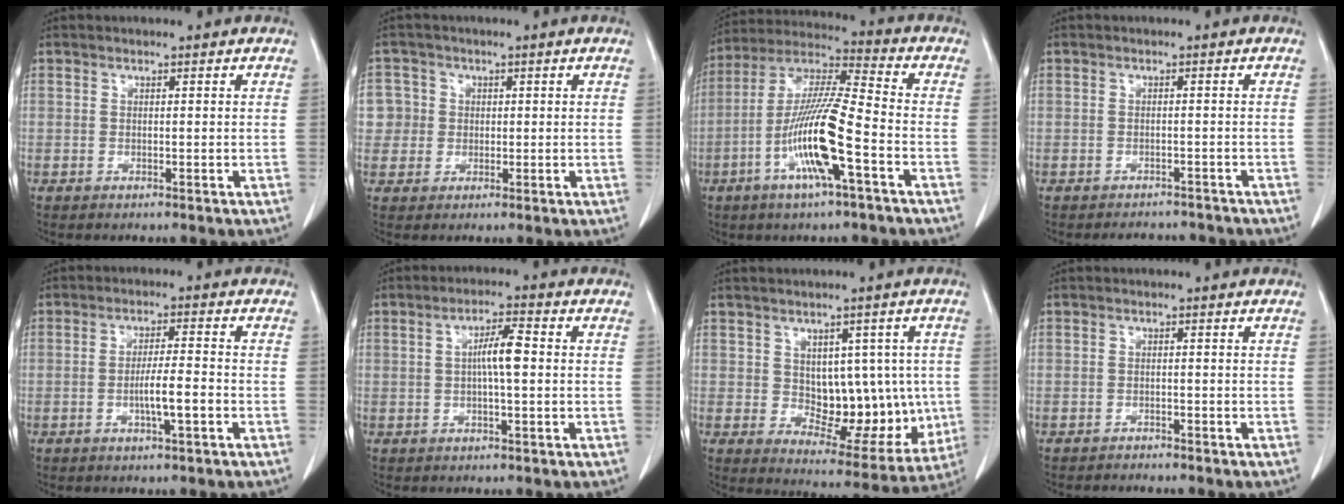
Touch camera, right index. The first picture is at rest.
{"total": 5.3, "force": [0.6, 5.3, 0.2], "torque": [0.000, 0.021, 0.015]}
{"total": 13.2, "force": [-4.6, 0.8, 12.4], "torque": [-0.248, -0.001, -0.089]}
{"total": 4.2, "force": [-3.9, 1.6, 0.0], "torque": [0.006, -0.002, -0.049]}
{"total": 5.0, "force": [-1.6, 0.3, 4.7], "torque": [-0.085, 0.001, -0.027]}
{"total": 4.8, "force": [0.1, 0.6, 4.7], "torque": [-0.086, 0.010, 0.001]}
{"total": 11.6, "force": [0.4, 7.0, 9.2], "torque": [-0.103, 0.012, 0.033]}
{"total": 1.9, "force": [-1.8, 0.2, 0.3], "torque": [-0.003, -0.004, -0.023]}